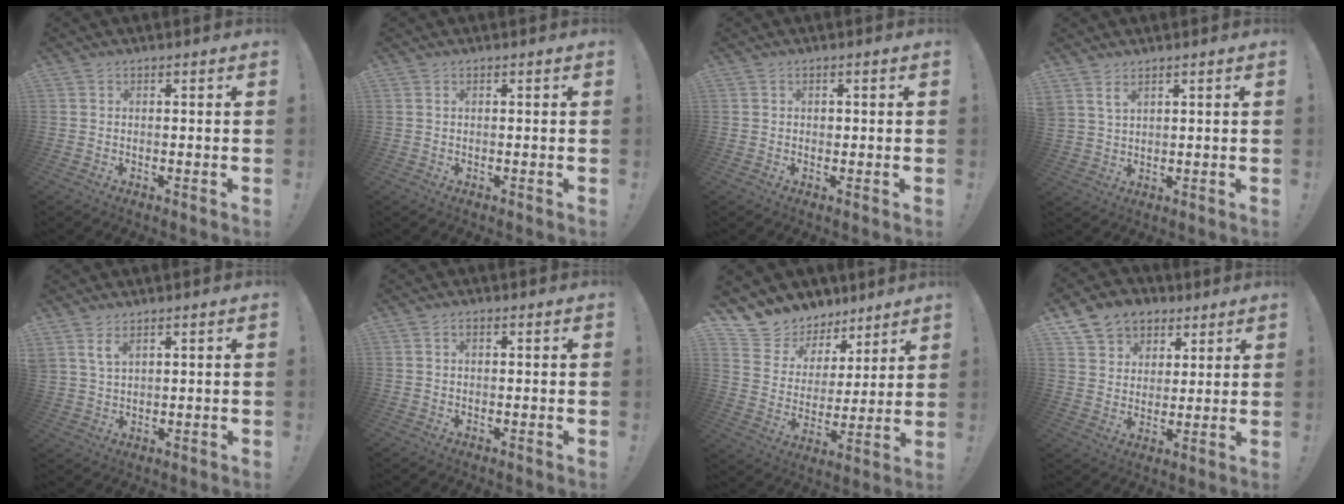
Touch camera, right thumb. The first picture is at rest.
{"total": 0.5, "force": [0.4, 0.1, 0.4], "torque": [-0.010, 0.001, 0.008]}
{"total": 0.8, "force": [-0.1, 0.8, 0.2], "torque": [-0.002, 0.002, -0.002]}
{"total": 3.6, "force": [2.7, 1.6, 1.8], "torque": [-0.028, -0.017, 0.049]}
{"total": 4.5, "force": [3.2, 1.9, 2.5], "torque": [-0.043, -0.018, 0.059]}
{"total": 1.4, "force": [0.6, 0.7, 1.0], "torque": [-0.015, 0.000, 0.009]}
{"total": 9.8, "force": [7.5, 6.4, 0.7], "torque": [-0.026, -0.067, 0.145]}
{"total": 11.4, "force": [6.3, 8.9, 3.3], "torque": [-0.046, -0.034, 0.126]}